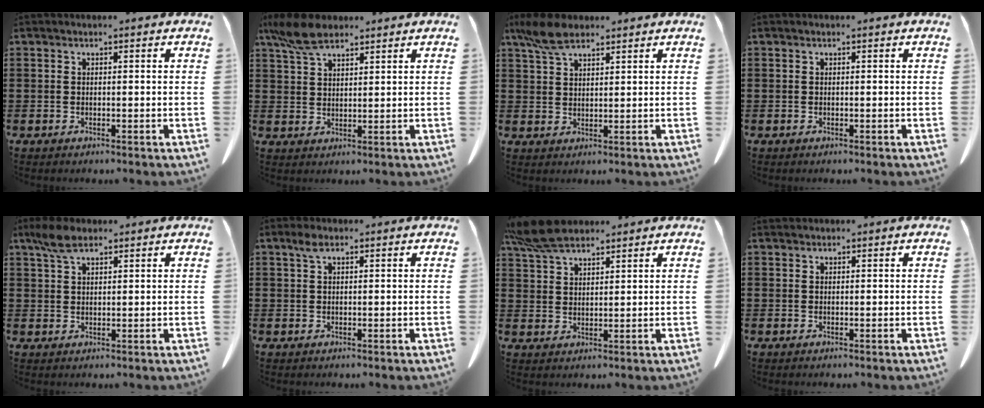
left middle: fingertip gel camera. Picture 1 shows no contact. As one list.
[{"total": 6.3, "force": [4.7, 2.4, 3.6], "torque": [-0.084, -0.001, 0.090]}, {"total": 6.1, "force": [4.3, 2.3, 3.7], "torque": [-0.085, 0.000, 0.083]}, {"total": 0.0}, {"total": 4.4, "force": [2.8, 1.8, 2.8], "torque": [-0.063, 0.003, 0.054]}, {"total": 1.8, "force": [1.0, 0.8, 1.2], "torque": [-0.030, 0.002, 0.019]}, {"total": 7.0, "force": [5.7, 2.0, 3.6], "torque": [-0.088, -0.006, 0.110]}, {"total": 0.6, "force": [0.6, 0.0, 0.0], "torque": [-0.001, -0.002, 0.013]}]